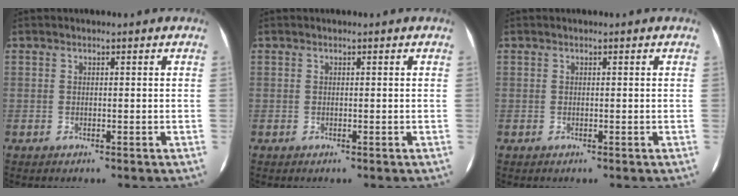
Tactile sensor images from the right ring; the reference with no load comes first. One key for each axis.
{"total": 0.0}
{"total": 0.0}